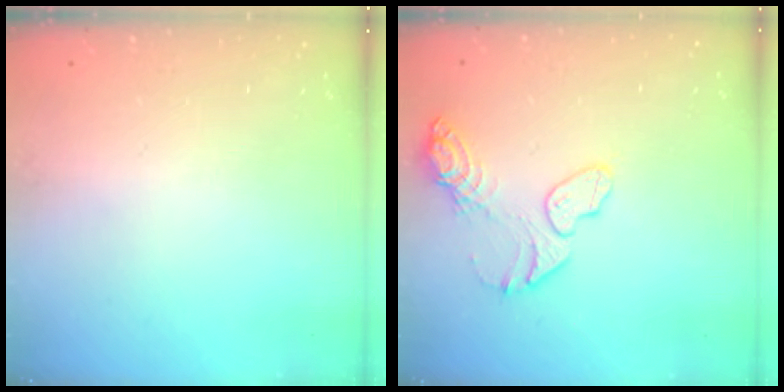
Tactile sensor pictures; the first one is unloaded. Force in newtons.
{"total": 13.2, "press": 11.5, "slide": 6.5}